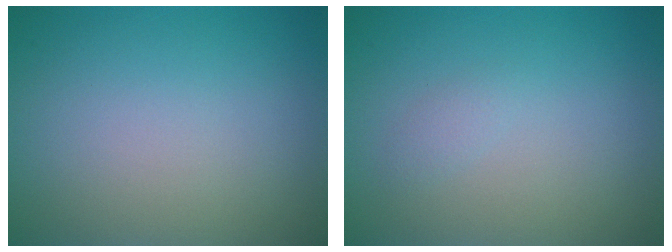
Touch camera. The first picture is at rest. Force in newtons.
{"total": 0.7, "press": 0.7, "slide": 0.0}